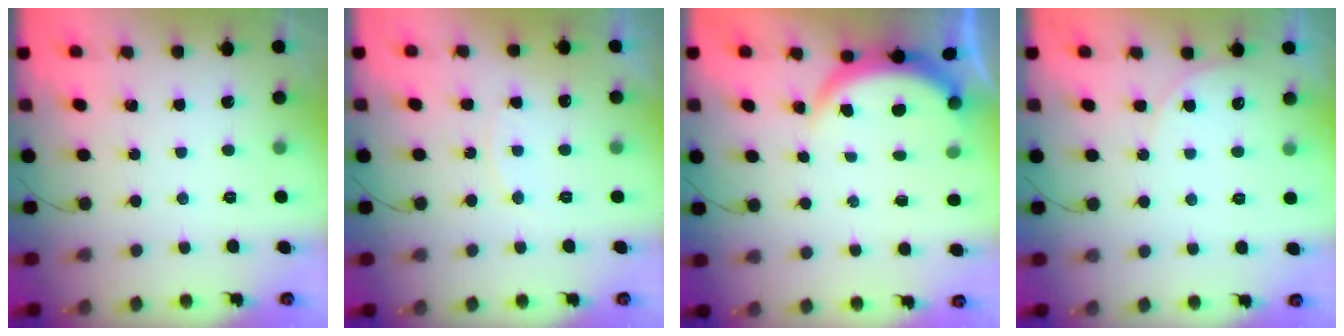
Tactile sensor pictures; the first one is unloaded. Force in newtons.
{"total": 4.4, "press": 4.4, "slide": 0.5}
{"total": 3.9, "press": 3.9, "slide": 0.2}
{"total": 4.9, "press": 4.8, "slide": 0.5}